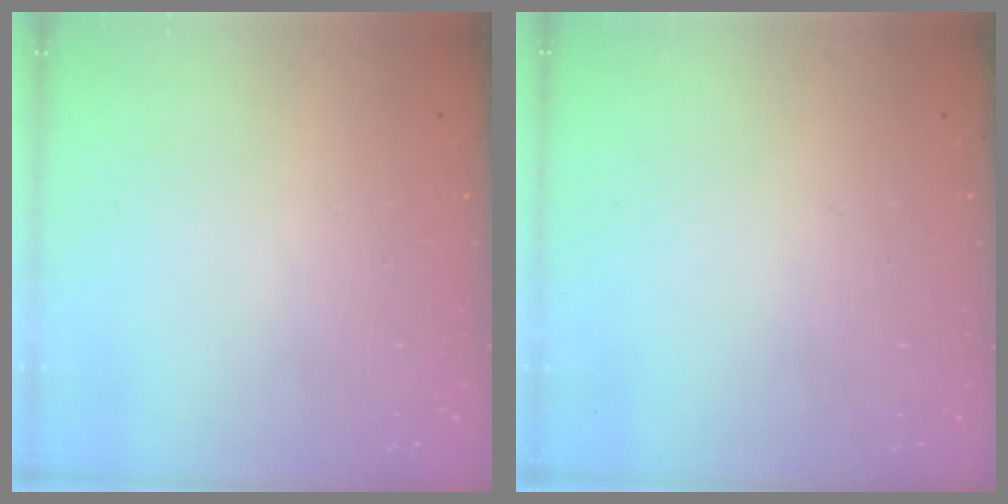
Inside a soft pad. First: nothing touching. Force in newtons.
{"total": 0.0}